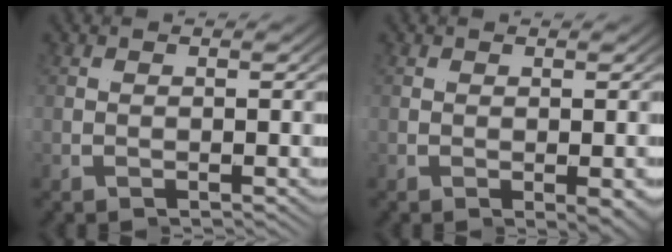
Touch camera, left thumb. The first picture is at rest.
{"total": 1.2, "force": [0.1, -0.4, 1.1], "torque": [-0.015, 0.007, -0.003]}